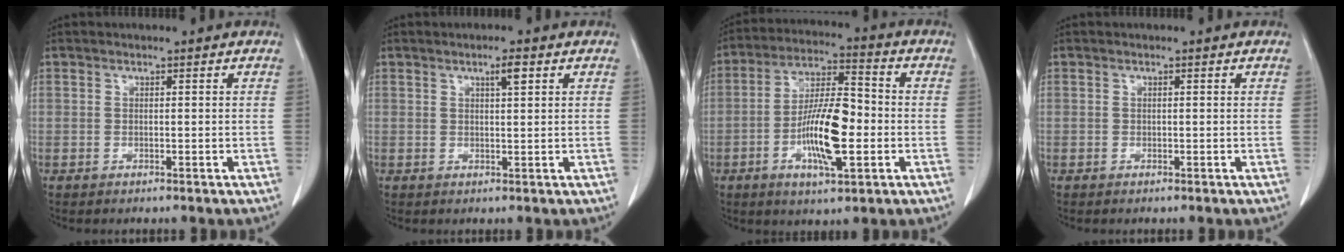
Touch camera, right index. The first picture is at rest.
{"total": 2.2, "force": [1.1, 0.3, 1.9], "torque": [-0.034, 0.000, 0.018]}
{"total": 12.3, "force": [-2.9, 3.2, 11.6], "torque": [-0.219, 0.003, -0.049]}
{"total": 0.0}